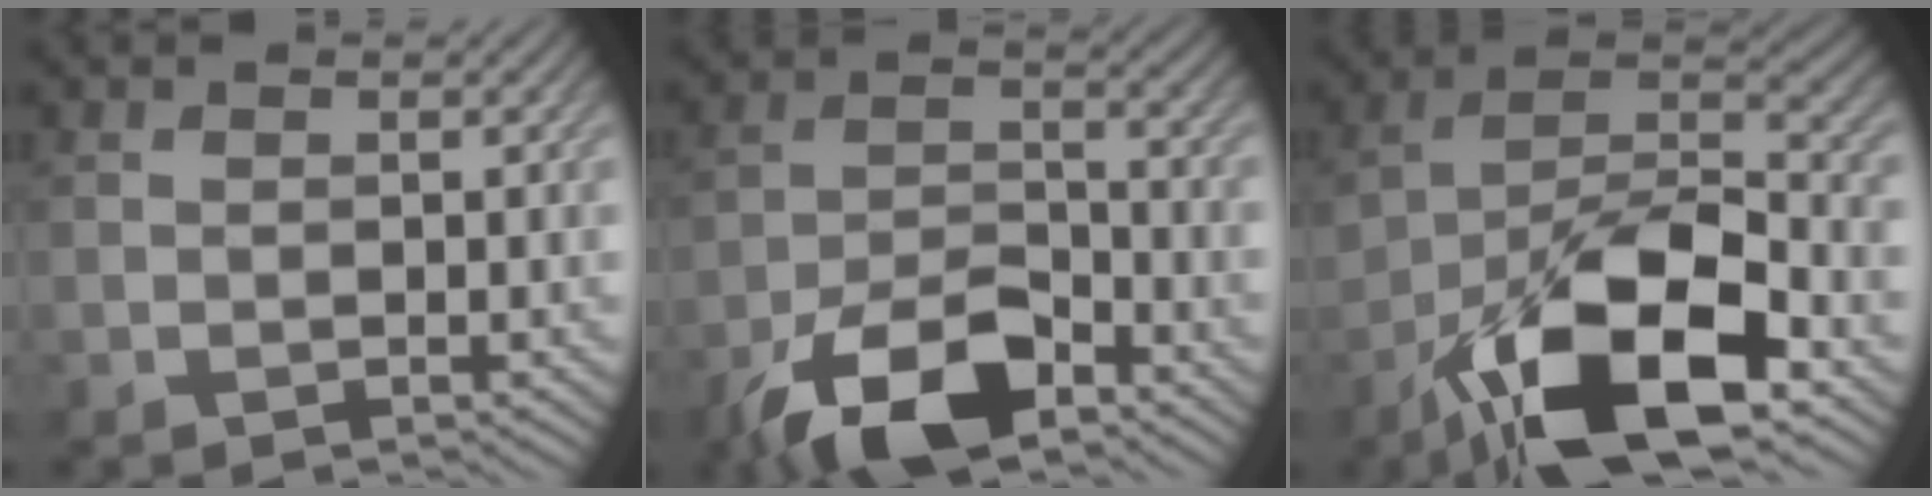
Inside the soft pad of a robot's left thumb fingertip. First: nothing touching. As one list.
[{"total": 10.6, "force": [-7.3, 4.1, 6.5], "torque": [-0.117, -0.002, -0.147]}, {"total": 15.5, "force": [-8.6, 6.1, 11.4], "torque": [-0.210, -0.012, -0.163]}]